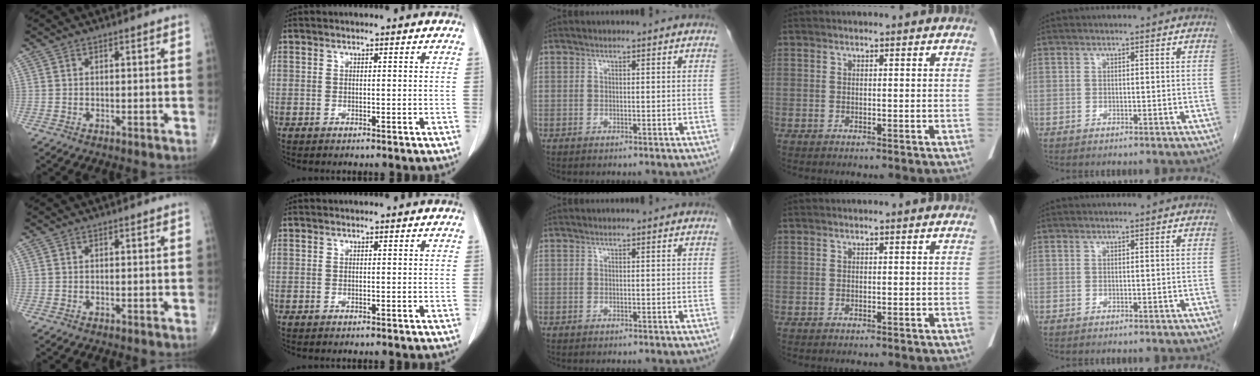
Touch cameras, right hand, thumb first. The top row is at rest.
{}